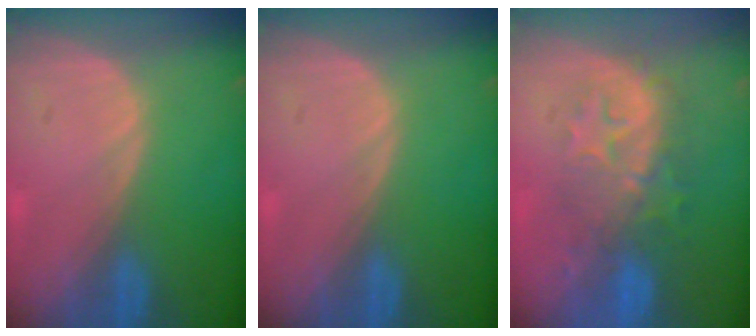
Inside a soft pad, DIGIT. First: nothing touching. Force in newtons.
{"total": 0.0}
{"total": 8.4, "press": 8.3, "slide": 1.4}